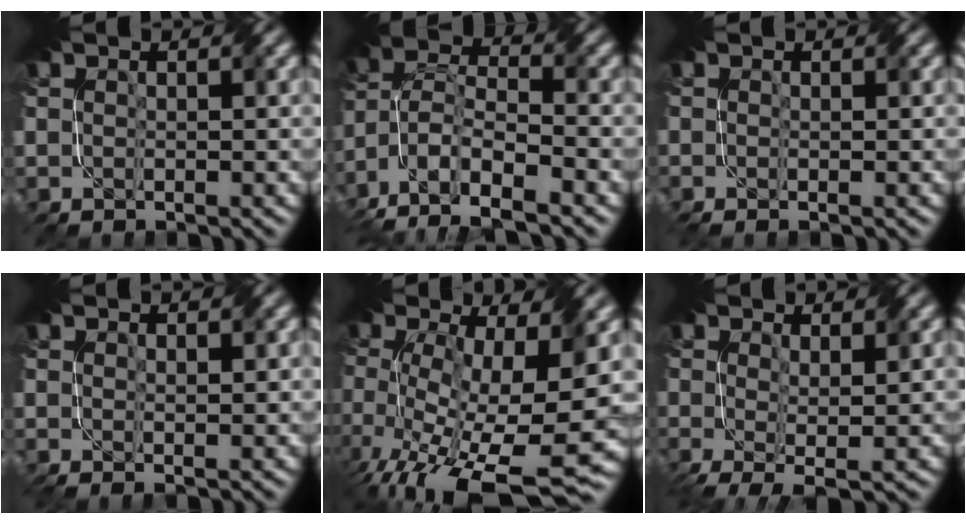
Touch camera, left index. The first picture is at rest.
{"total": 10.0, "force": [-6.8, 3.7, 6.3], "torque": [-0.120, -0.003, -0.134]}
{"total": 1.0, "force": [-0.4, 0.2, 0.9], "torque": [-0.017, -0.009, -0.007]}
{"total": 1.0, "force": [0.4, 0.2, 0.9], "torque": [-0.012, -0.001, 0.013]}
{"total": 15.4, "force": [-4.4, 6.7, 13.2], "torque": [-0.242, -0.041, -0.051]}
{"total": 3.9, "force": [-0.2, 1.3, 3.7], "torque": [-0.072, -0.010, -0.001]}